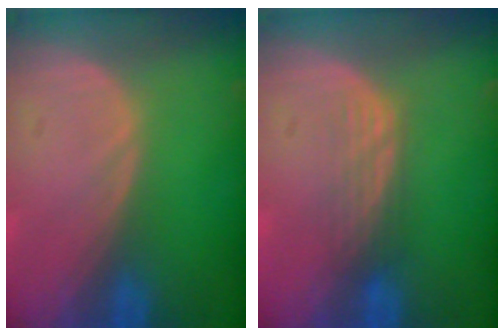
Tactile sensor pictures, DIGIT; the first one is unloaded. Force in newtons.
{"total": 3.1, "press": 2.6, "slide": 1.6}